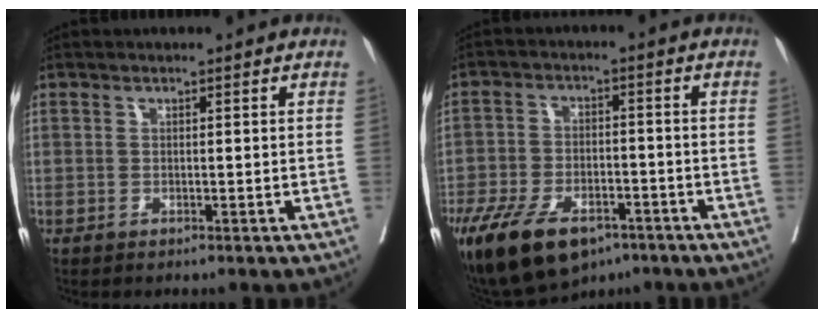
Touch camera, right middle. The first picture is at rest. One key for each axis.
{"total": 14.5, "fx": -9.4, "fy": 6.9, "fz": 8.6, "tx": -0.173, "ty": -0.010, "tz": -0.157}